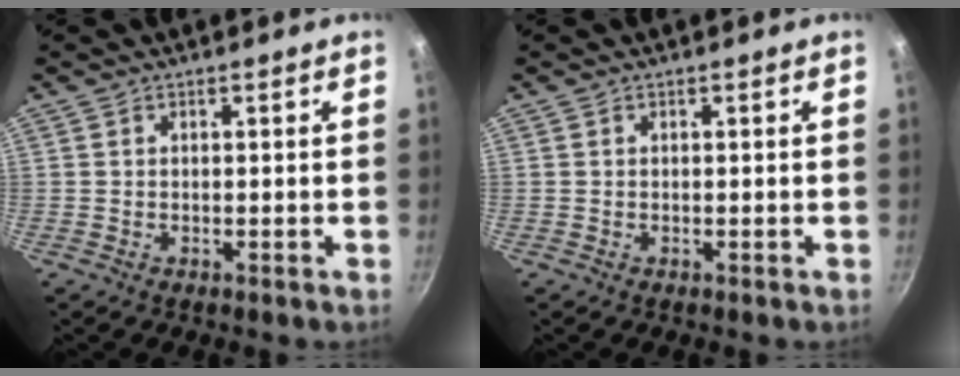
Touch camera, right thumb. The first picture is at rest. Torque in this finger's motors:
{"motor_torque": [0.05, 0.05, 0.00, 0.00, 0.01]}